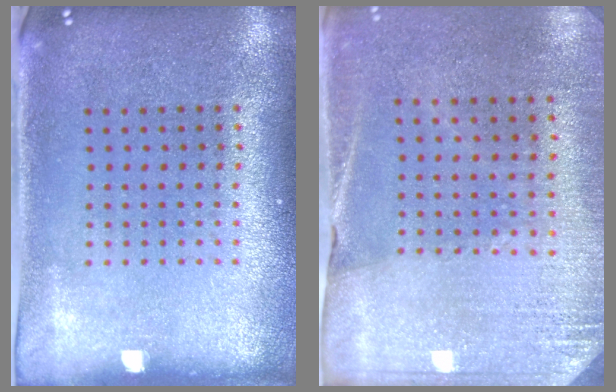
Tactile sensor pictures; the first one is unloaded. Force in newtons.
{"total": 2.6, "press": 2.5, "slide": 0.8}